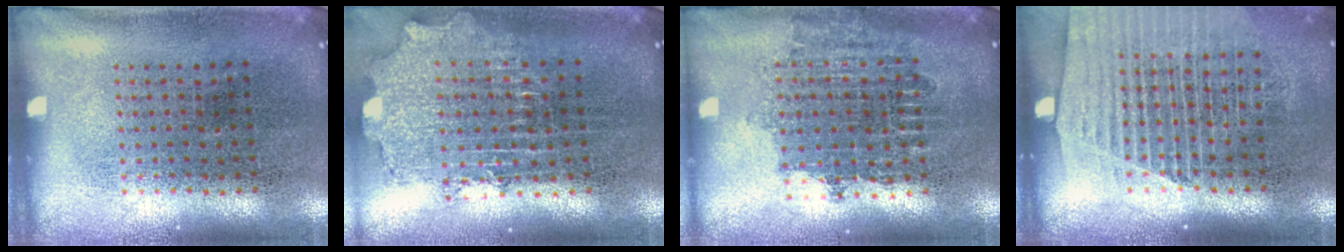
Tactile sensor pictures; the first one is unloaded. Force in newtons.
{"total": 2.1, "press": 1.6, "slide": 1.4}
{"total": 1.6, "press": 1.3, "slide": 0.9}
{"total": 1.7, "press": 1.6, "slide": 0.6}